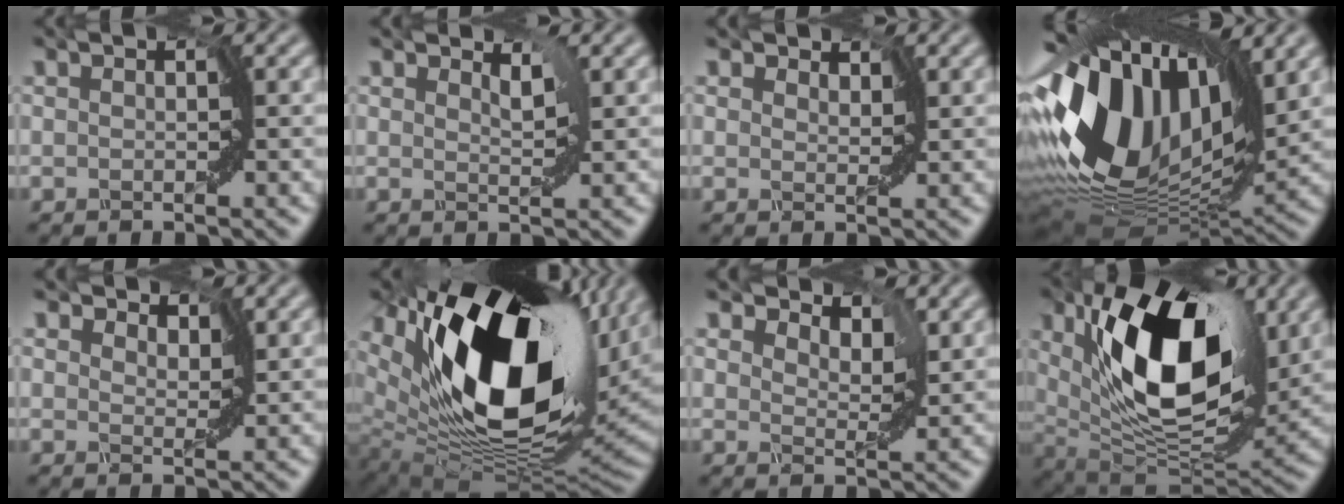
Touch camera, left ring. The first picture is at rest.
{"total": 0.8, "force": [0.7, 0.0, 0.4], "torque": [-0.015, -0.004, 0.019]}
{"total": 1.9, "force": [1.6, 0.9, 0.7], "torque": [-0.020, 0.001, 0.016]}
{"total": 15.4, "force": [3.7, 9.4, 11.7], "torque": [-0.259, 0.020, 0.051]}
{"total": 3.0, "force": [2.4, 1.3, 1.0], "torque": [-0.027, 0.004, 0.020]}
{"total": 18.9, "force": [7.3, 9.3, 14.8], "torque": [-0.271, 0.011, 0.129]}
{"total": 4.0, "force": [3.2, 1.7, 1.8], "torque": [-0.037, 0.002, 0.039]}
{"total": 13.0, "force": [3.9, 6.5, 10.6], "torque": [-0.169, -0.007, 0.070]}